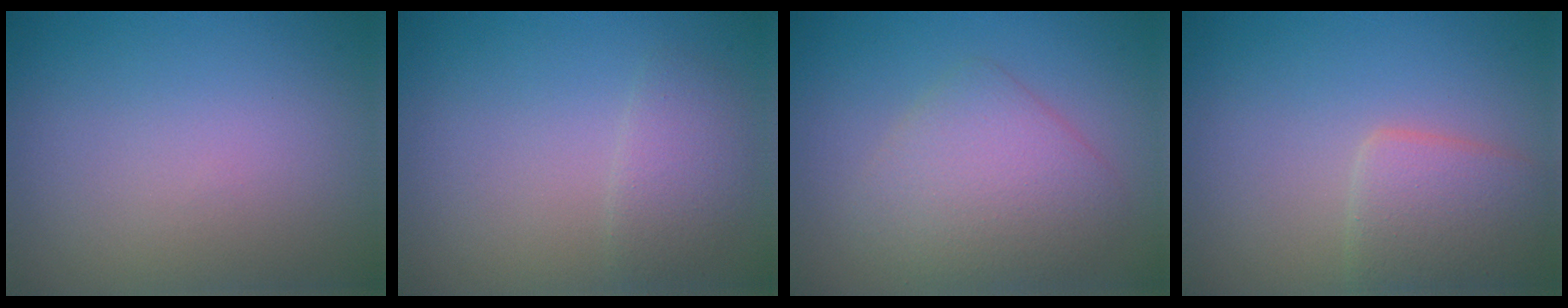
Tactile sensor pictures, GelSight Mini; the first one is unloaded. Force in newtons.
{"total": 1.9, "press": 1.9, "slide": 0.1}
{"total": 4.3, "press": 4.3, "slide": 0.2}
{"total": 3.4, "press": 3.4, "slide": 0.3}